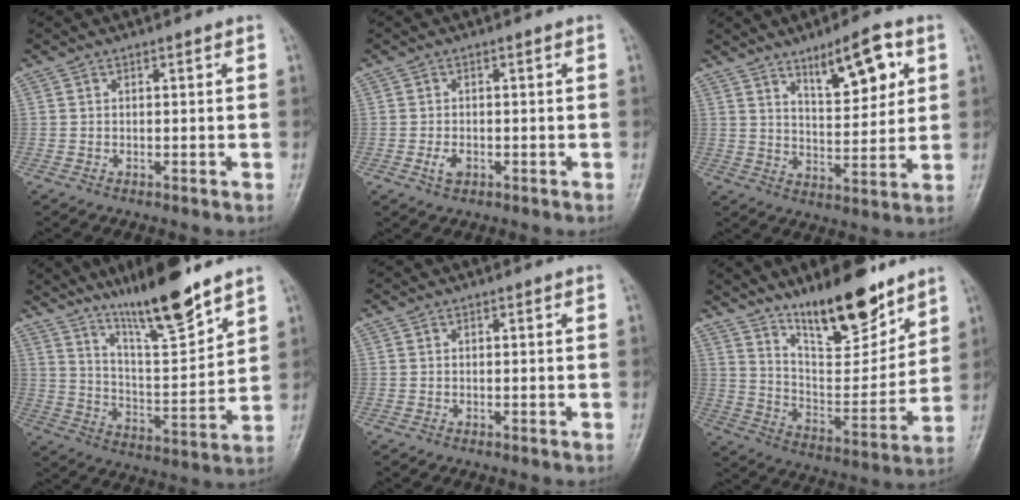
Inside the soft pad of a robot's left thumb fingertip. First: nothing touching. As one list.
[{"total": 2.1, "force": [-0.8, 1.3, 1.4], "torque": [-0.028, 0.000, -0.014]}, {"total": 11.1, "force": [5.6, 3.9, 8.7], "torque": [-0.114, -0.033, 0.093]}, {"total": 15.2, "force": [11.5, 2.3, 9.5], "torque": [-0.142, -0.073, 0.203]}, {"total": 0.0}, {"total": 17.4, "force": [12.8, 5.6, 10.5], "torque": [-0.122, -0.090, 0.221]}]